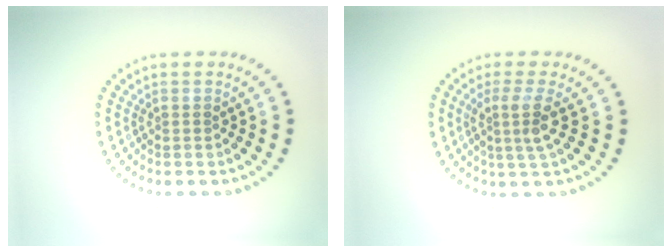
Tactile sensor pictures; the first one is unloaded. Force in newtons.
{"total": 2.7, "press": 2.0, "slide": 1.9}